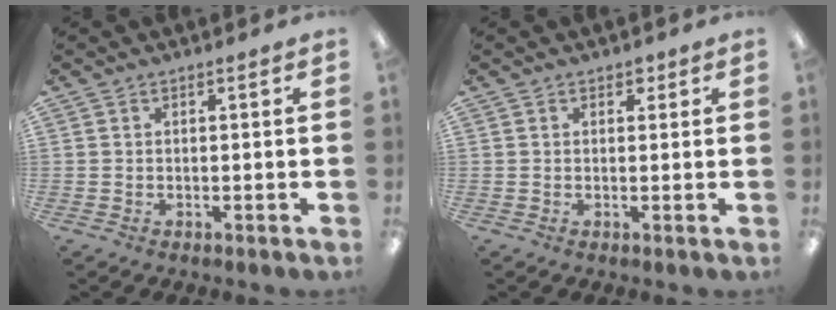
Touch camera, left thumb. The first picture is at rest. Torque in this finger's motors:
{"motor_torque": [0.17, -0.18, 0.53, -0.02, 0.00]}